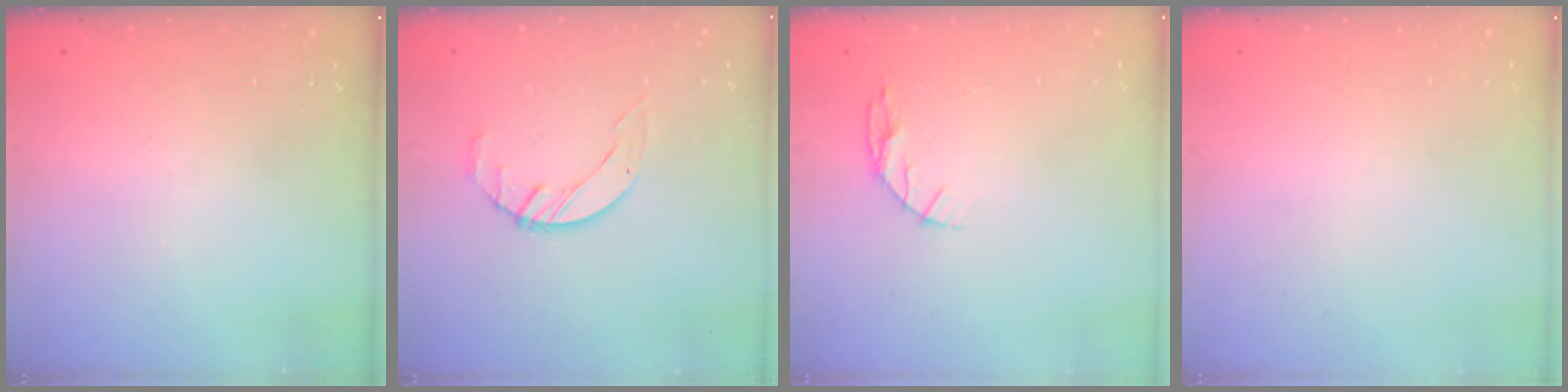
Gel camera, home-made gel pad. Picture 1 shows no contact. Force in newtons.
{"total": 3.4, "press": 3.3, "slide": 0.5}
{"total": 4.4, "press": 4.4, "slide": 0.5}
{"total": 0.0}